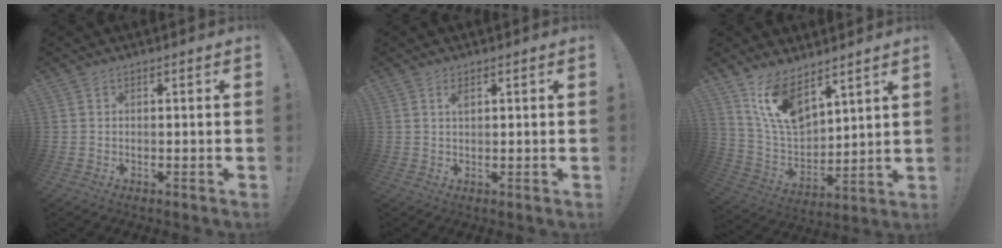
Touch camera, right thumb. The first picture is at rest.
{"total": 2.1, "force": [1.0, 0.7, 1.7], "torque": [-0.029, -0.001, 0.015]}
{"total": 13.8, "force": [9.7, 6.9, 6.9], "torque": [-0.144, -0.057, 0.188]}